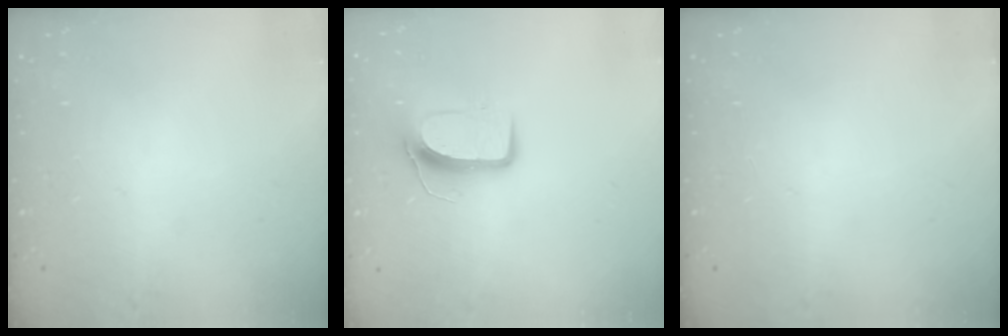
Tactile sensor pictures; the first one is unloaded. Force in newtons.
{"total": 9.9, "press": 9.8, "slide": 1.1}
{"total": 0.0}